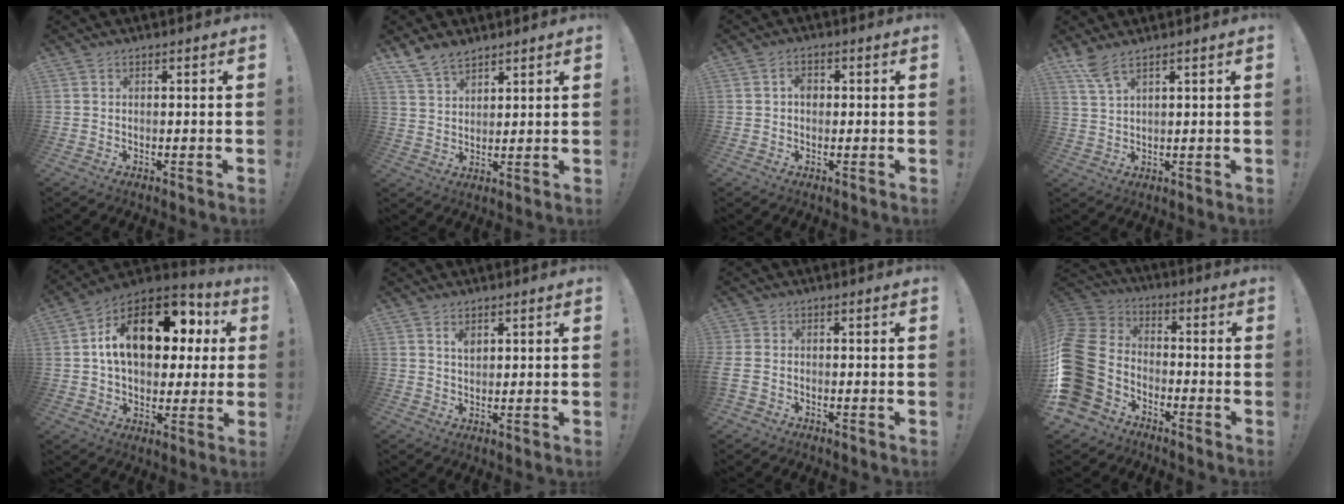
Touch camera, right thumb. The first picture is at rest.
{"total": 7.3, "force": [5.9, 3.5, 2.4], "torque": [-0.052, -0.029, 0.117]}
{"total": 2.8, "force": [-0.1, 2.1, 1.9], "torque": [-0.029, 0.005, -0.005]}
{"total": 5.1, "force": [3.8, 0.6, 3.4], "torque": [-0.069, -0.016, 0.069]}
{"total": 20.3, "force": [6.0, 12.3, 15.0], "torque": [-0.227, -0.010, 0.108]}
{"total": 2.2, "force": [1.3, 1.2, 1.3], "torque": [-0.004, -0.010, 0.018]}
{"total": 2.7, "force": [-1.3, 1.7, 1.6], "torque": [-0.039, 0.004, -0.027]}
{"total": 20.2, "force": [-7.5, 13.6, 12.8], "torque": [-0.250, 0.048, -0.114]}